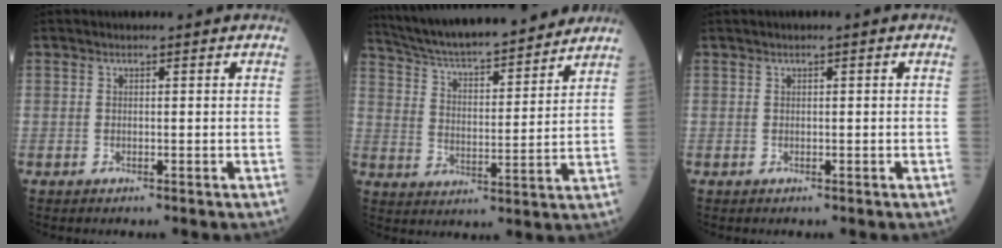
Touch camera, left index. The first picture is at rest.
{"total": 20.3, "force": [18.3, 2.5, 8.5], "torque": [-0.143, 0.014, 0.280]}
{"total": 0.6, "force": [0.1, -0.1, 0.6], "torque": [-0.007, 0.002, 0.003]}